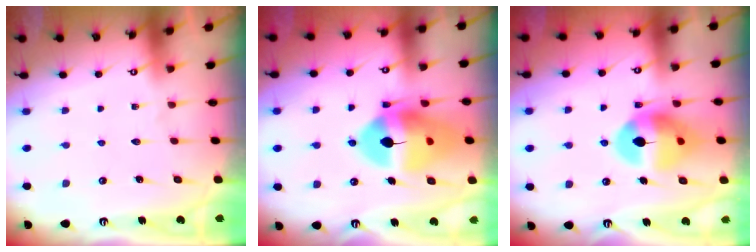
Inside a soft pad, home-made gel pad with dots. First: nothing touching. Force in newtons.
{"total": 17.0, "press": 16.9, "slide": 2.2}
{"total": 12.8, "press": 12.6, "slide": 1.9}